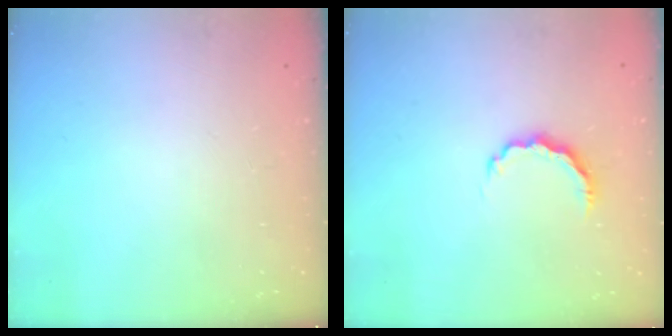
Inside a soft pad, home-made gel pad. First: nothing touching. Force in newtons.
{"total": 6.0, "press": 6.0, "slide": 0.9}